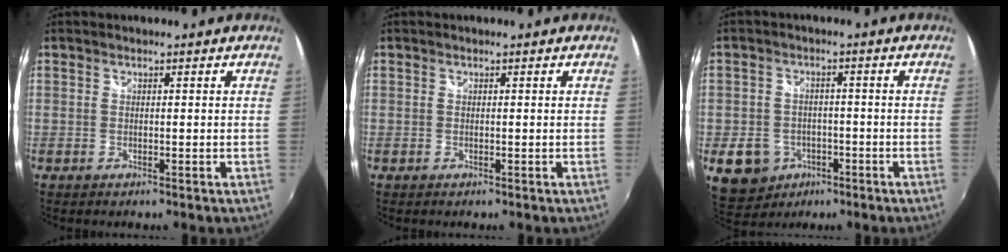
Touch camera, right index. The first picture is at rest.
{"total": 0.0}
{"total": 8.8, "force": [-4.0, 7.2, 3.3], "torque": [-0.093, 0.007, -0.047]}